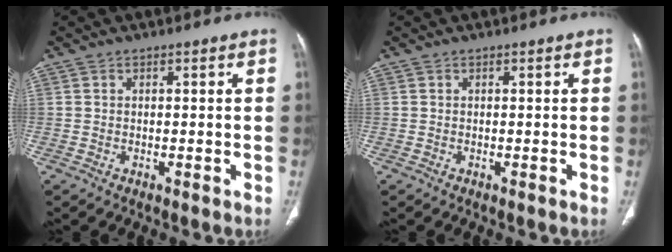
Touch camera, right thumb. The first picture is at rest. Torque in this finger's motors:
{"motor_torque": [0.13, 0.08, 0.21, -0.17, -0.02]}